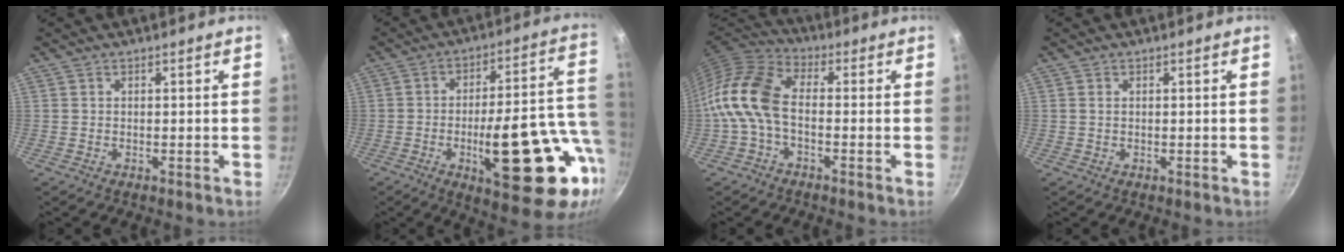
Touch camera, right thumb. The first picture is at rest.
{"total": 24.1, "force": [-6.8, 8.0, 21.7], "torque": [-0.269, 0.019, -0.089]}
{"total": 11.0, "force": [-2.2, 6.6, 8.5], "torque": [-0.165, 0.040, -0.062]}
{"total": 0.8, "force": [0.2, 0.5, 0.6], "torque": [-0.011, 0.001, 0.003]}